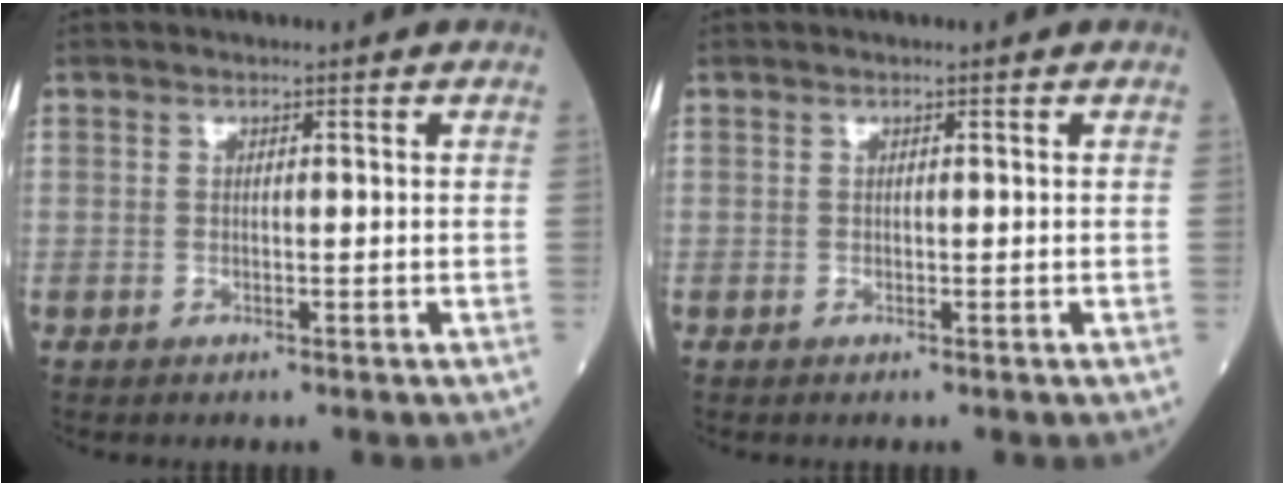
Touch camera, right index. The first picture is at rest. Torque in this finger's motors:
{"motor_torque": [0.00, 0.00, 0.00, 0.00]}